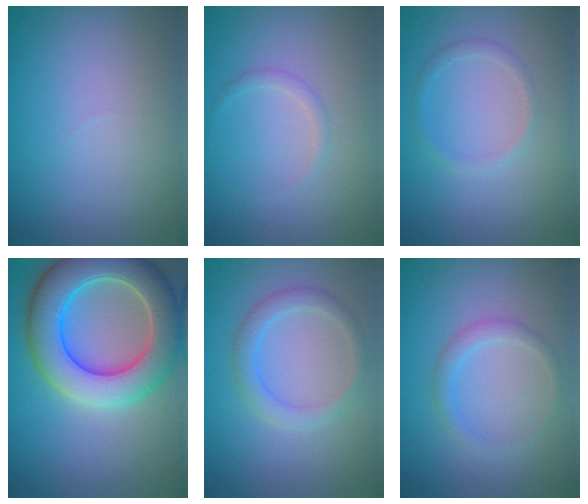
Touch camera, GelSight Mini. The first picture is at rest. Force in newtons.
{"total": 1.0, "press": 1.0, "slide": 0.1}
{"total": 1.2, "press": 1.2, "slide": 0.1}
{"total": 9.6, "press": 9.6, "slide": 0.4}
{"total": 2.4, "press": 2.4, "slide": 0.2}
{"total": 1.6, "press": 1.6, "slide": 0.1}